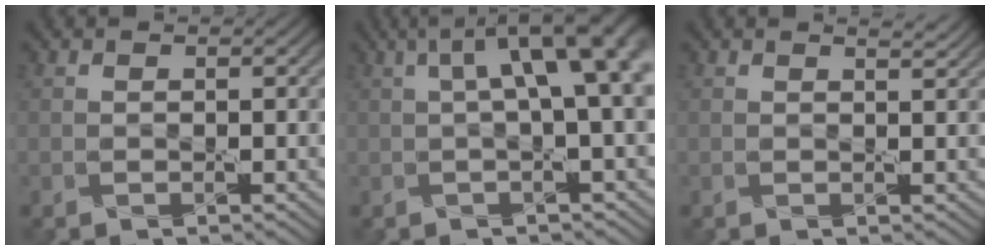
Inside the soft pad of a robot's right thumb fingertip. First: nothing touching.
{"total": 9.8, "force": [2.0, 2.8, 9.1], "torque": [-0.126, 0.025, 0.029]}
{"total": 1.3, "force": [1.2, 0.1, 0.6], "torque": [-0.011, -0.004, 0.014]}